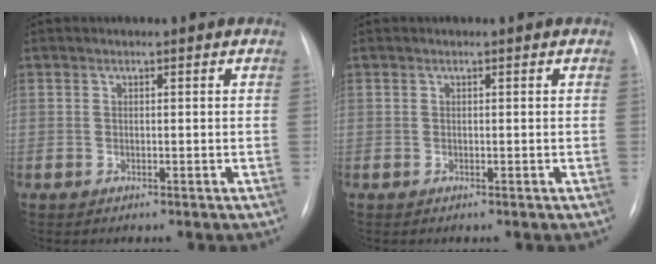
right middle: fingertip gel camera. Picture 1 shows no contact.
{"total": 0.0}